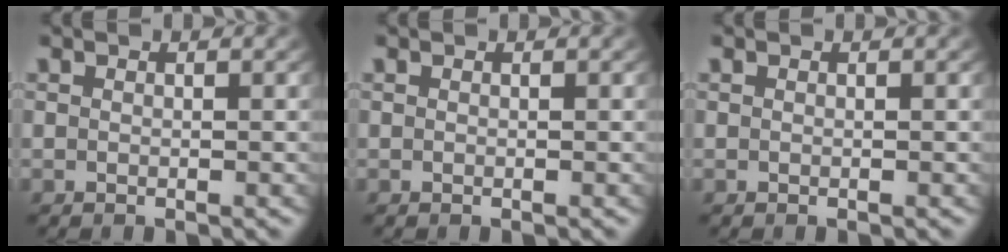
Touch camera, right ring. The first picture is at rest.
{"total": 0.0}
{"total": 0.0}